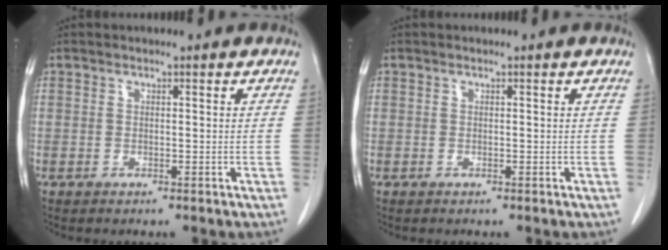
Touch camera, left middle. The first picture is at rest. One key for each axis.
{"total": 0.0}